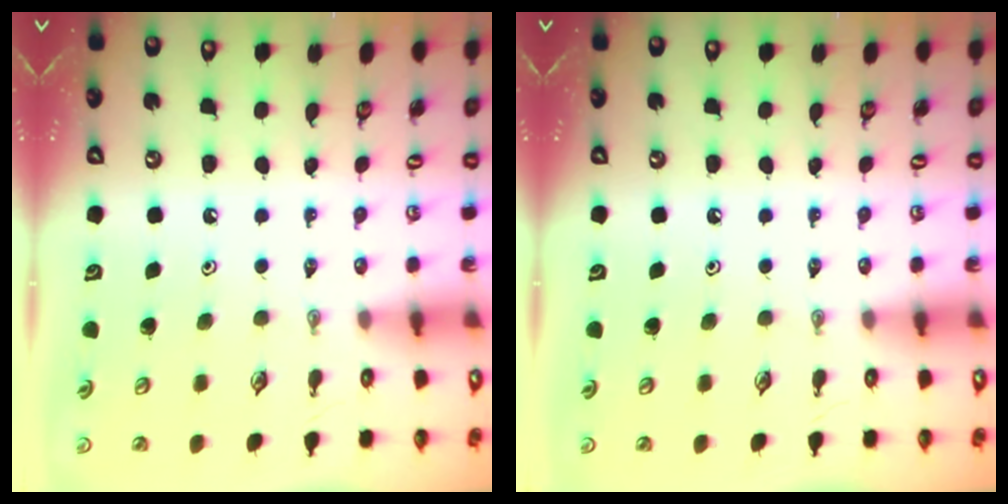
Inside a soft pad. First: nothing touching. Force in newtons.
{"total": 0.0}